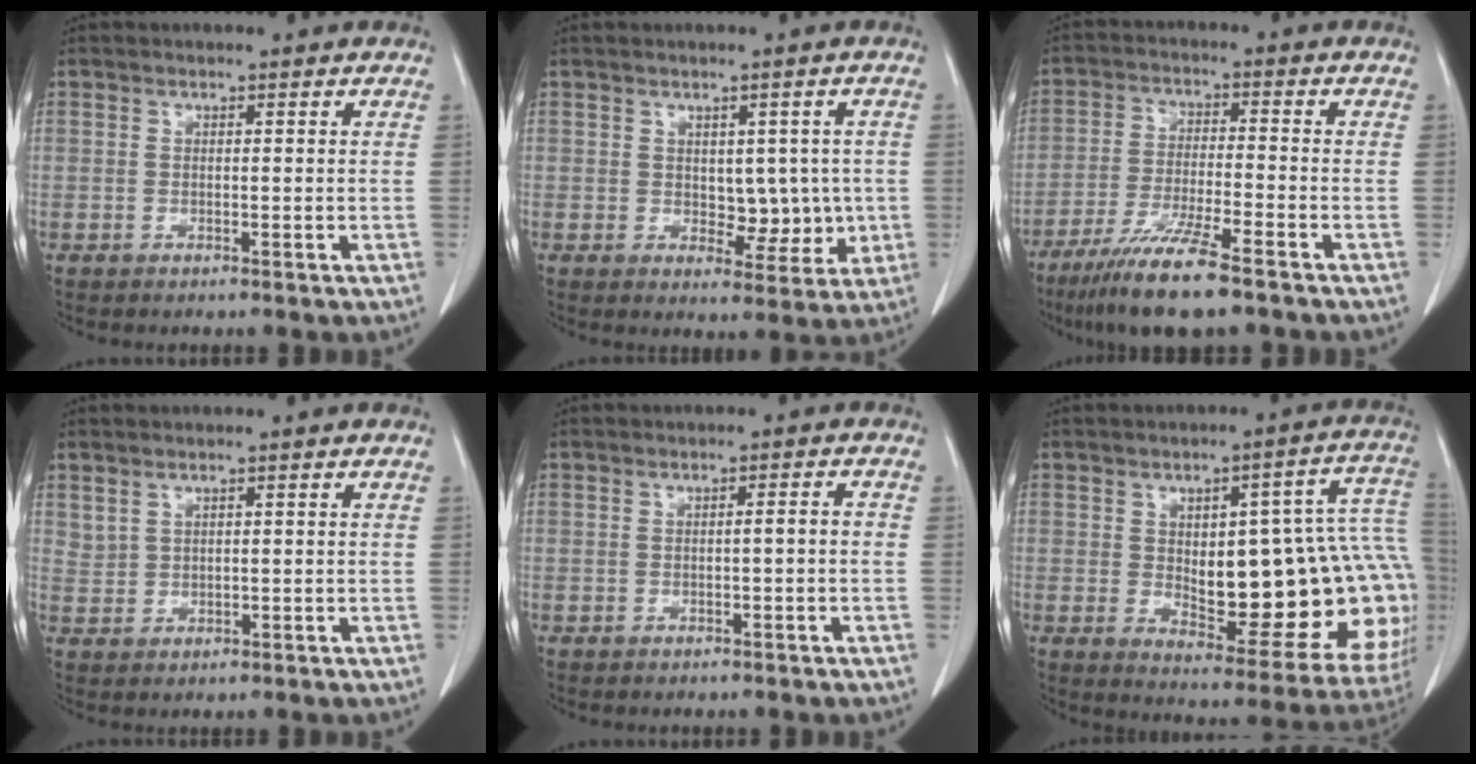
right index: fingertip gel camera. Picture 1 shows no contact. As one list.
[{"total": 5.4, "force": [0.1, 3.5, 4.2], "torque": [-0.040, 0.006, 0.014]}, {"total": 10.8, "force": [-7.8, 0.5, 7.5], "torque": [-0.138, -0.032, -0.138]}, {"total": 1.5, "force": [1.3, 0.6, 0.4], "torque": [-0.001, 0.000, 0.030]}, {"total": 1.3, "force": [-0.4, 0.1, 1.3], "torque": [-0.017, 0.002, -0.005]}, {"total": 24.2, "force": [-0.5, 8.0, 22.9], "torque": [-0.216, 0.036, 0.025]}]